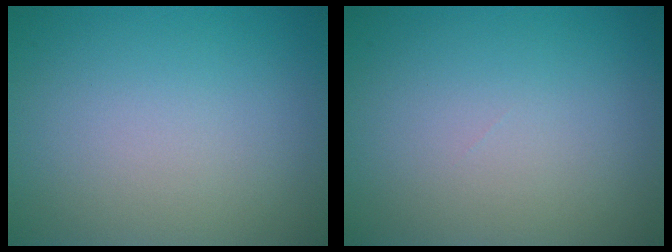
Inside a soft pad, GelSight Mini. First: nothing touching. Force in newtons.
{"total": 0.0}